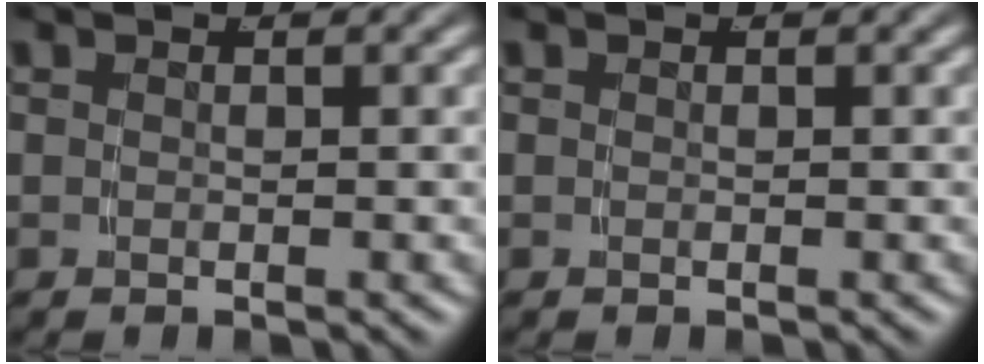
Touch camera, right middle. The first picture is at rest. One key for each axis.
{"total": 0.0}